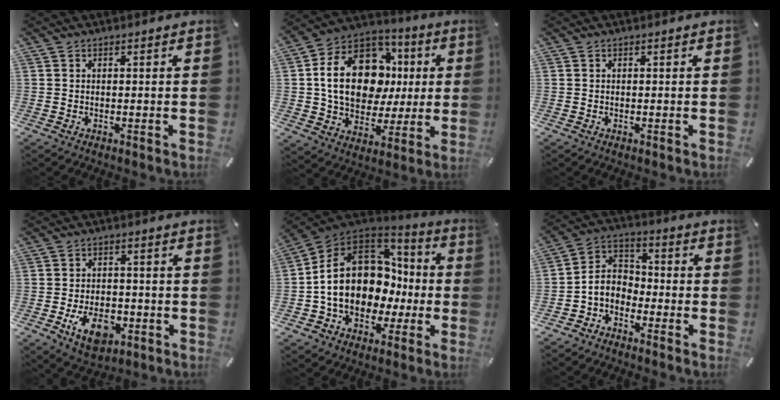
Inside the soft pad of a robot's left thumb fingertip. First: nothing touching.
{"total": 20.6, "force": [2.2, 15.4, 13.4], "torque": [-0.247, 0.004, 0.043]}
{"total": 0.0}
{"total": 9.6, "force": [-3.6, 6.1, 6.5], "torque": [-0.113, 0.006, -0.063]}
{"total": 18.1, "force": [-0.2, 14.5, 10.9], "torque": [-0.205, -0.009, 0.004]}
{"total": 5.9, "force": [-3.5, 4.5, 1.4], "torque": [-0.045, 0.011, -0.076]}